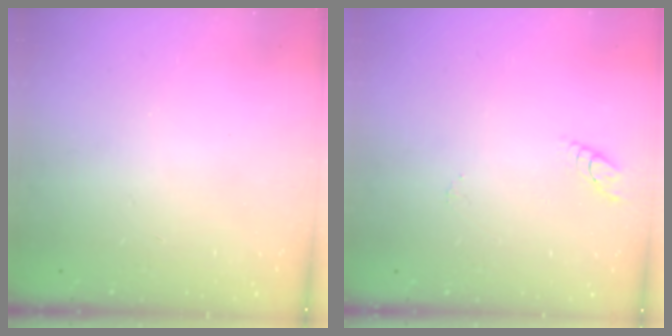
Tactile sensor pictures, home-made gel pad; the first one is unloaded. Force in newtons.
{"total": 3.3, "press": 3.3, "slide": 0.3}